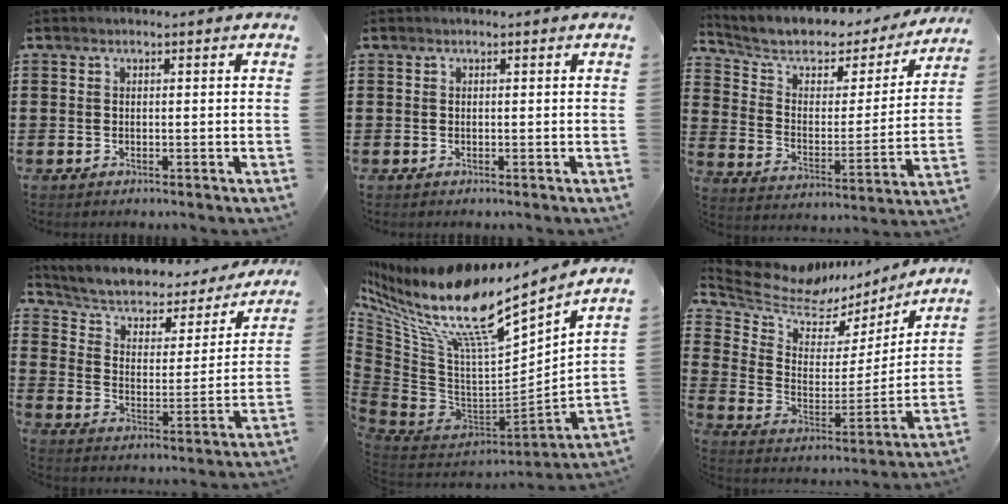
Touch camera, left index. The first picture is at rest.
{"total": 0.0}
{"total": 6.1, "force": [4.7, 2.8, 2.6], "torque": [-0.081, -0.033, 0.076]}
{"total": 4.0, "force": [2.1, 2.6, 2.1], "torque": [-0.057, -0.018, 0.026]}
{"total": 13.5, "force": [9.3, 3.4, 9.2], "torque": [-0.223, -0.075, 0.150]}
{"total": 8.1, "force": [7.2, 3.3, 1.6], "torque": [-0.079, -0.055, 0.124]}